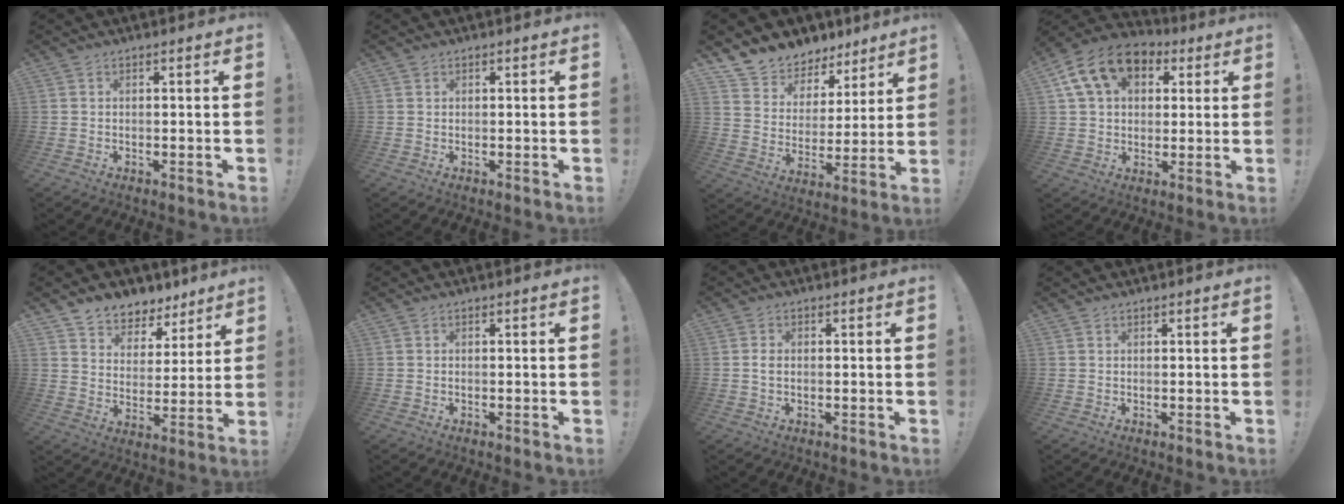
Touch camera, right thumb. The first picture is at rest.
{"total": 0.7, "force": [0.5, 0.5, 0.0], "torque": [0.000, -0.001, 0.010]}
{"total": 9.3, "force": [7.5, 5.4, 0.9], "torque": [-0.022, -0.066, 0.141]}
{"total": 15.3, "force": [6.4, 10.7, 8.8], "torque": [-0.137, -0.017, 0.123]}
{"total": 7.3, "force": [5.3, 4.9, 0.9], "torque": [-0.011, -0.050, 0.104]}
{"total": 0.0}
{"total": 1.4, "force": [-0.1, 0.9, 1.1], "torque": [-0.024, 0.007, -0.002]}
{"total": 0.5, "force": [0.5, 0.2, 0.0], "torque": [0.006, -0.002, 0.008]}